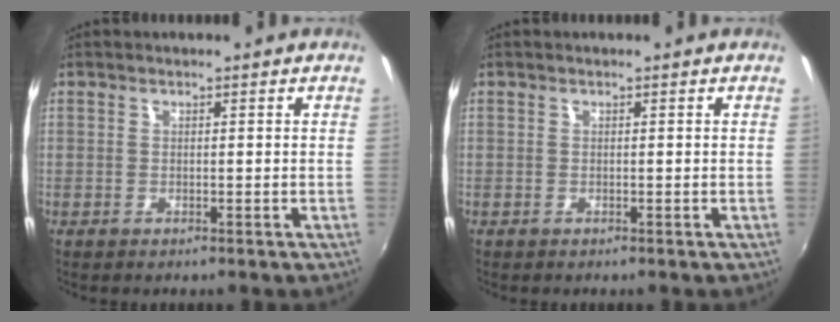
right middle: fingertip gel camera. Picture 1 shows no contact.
{"total": 0.0}